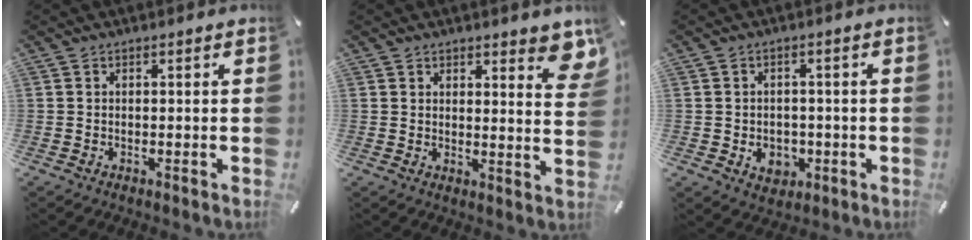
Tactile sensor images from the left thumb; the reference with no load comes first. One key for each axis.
{"total": 5.8, "fx": 4.2, "fy": 2.5, "fz": 3.1, "tx": -0.023, "ty": -0.026, "tz": 0.068}
{"total": 5.2, "fx": -1.2, "fy": 4.4, "fz": 2.4, "tx": -0.032, "ty": 0.000, "tz": -0.022}